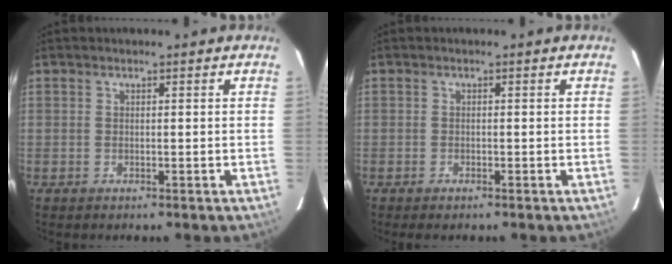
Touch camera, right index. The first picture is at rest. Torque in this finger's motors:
{"motor_torque": [0.27, -0.24, 0.04, 0.01]}